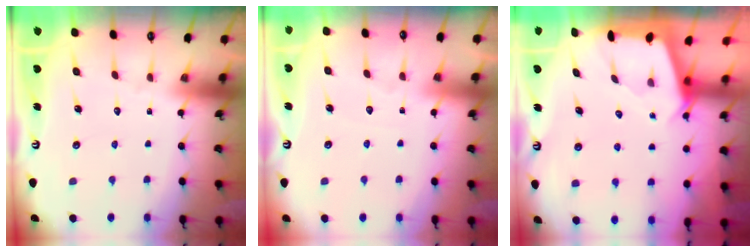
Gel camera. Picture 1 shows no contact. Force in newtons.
{"total": 2.4, "press": 2.4, "slide": 0.3}
{"total": 2.4, "press": 2.4, "slide": 0.3}